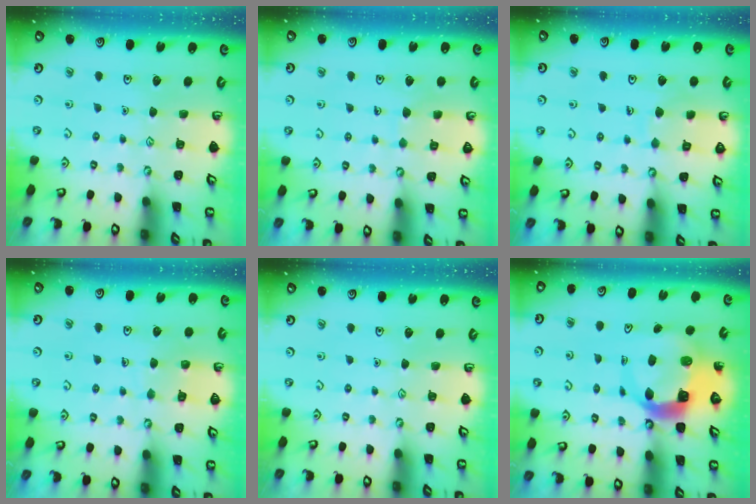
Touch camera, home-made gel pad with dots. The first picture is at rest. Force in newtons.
{"total": 4.9, "press": 4.8, "slide": 0.3}
{"total": 5.8, "press": 5.8, "slide": 0.4}
{"total": 5.6, "press": 5.6, "slide": 0.5}
{"total": 0.0}
{"total": 8.6, "press": 8.6, "slide": 1.2}